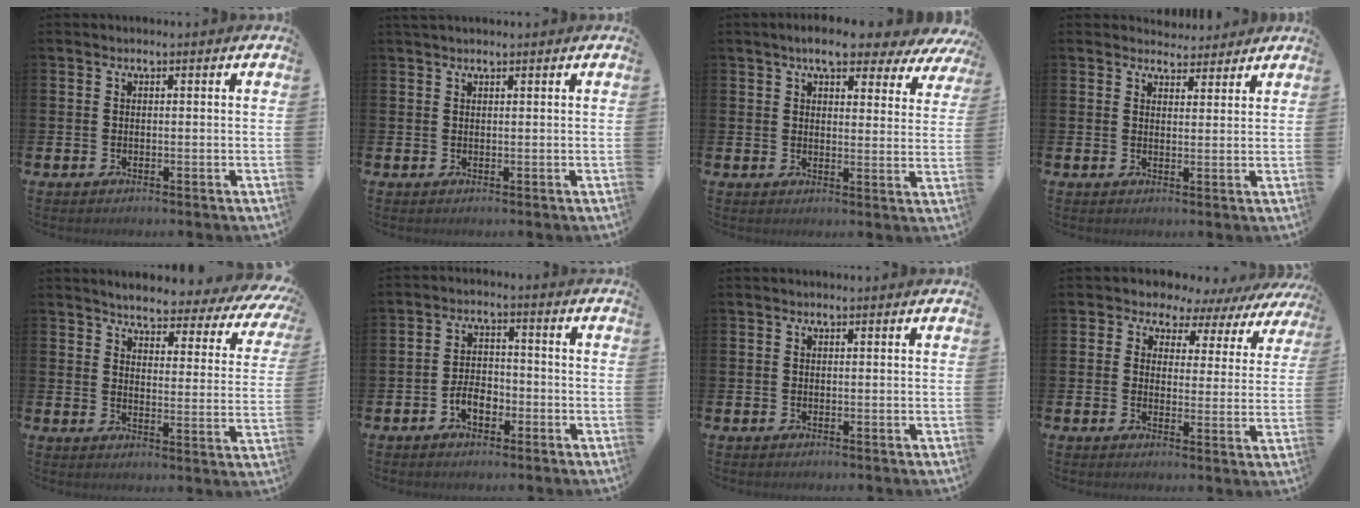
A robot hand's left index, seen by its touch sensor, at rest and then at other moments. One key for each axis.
{"total": 0.9, "fx": 0.9, "fy": 0.1, "fz": 0.2, "tx": 0.003, "ty": -0.002, "tz": 0.014}
{"total": 6.8, "fx": 5.8, "fy": 1.8, "fz": 2.9, "tx": -0.063, "ty": -0.025, "tz": 0.101}
{"total": 3.7, "fx": 3.5, "fy": 1.1, "fz": -0.1, "tx": 0.010, "ty": -0.022, "tz": 0.062}
{"total": 4.1, "fx": 3.9, "fy": 0.8, "fz": 1.1, "tx": -0.037, "ty": -0.038, "tz": 0.058}
{"total": 3.9, "fx": -1.9, "fy": 2.2, "fz": 2.5, "tx": -0.043, "ty": 0.007, "tz": -0.038}
{"total": 0.0}
{"total": 4.0, "fx": 3.1, "fy": 2.6, "fz": 0.0, "tx": -0.019, "ty": -0.030, "tz": 0.047}